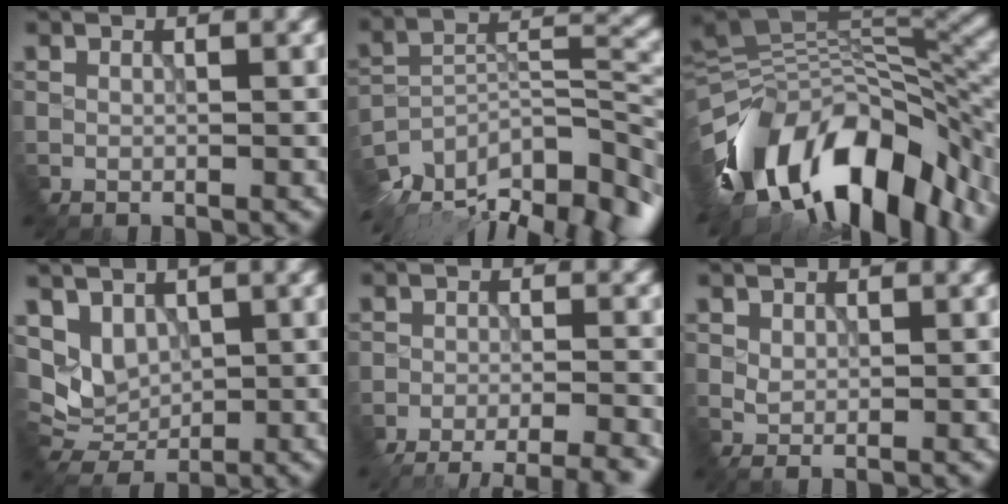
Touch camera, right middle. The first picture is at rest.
{"total": 13.7, "force": [-10.7, 4.6, 7.2], "torque": [-0.162, 0.006, -0.139]}
{"total": 14.4, "force": [-7.1, 6.9, 10.5], "torque": [-0.199, 0.019, -0.110]}
{"total": 2.1, "force": [0.9, 1.7, 0.8], "torque": [-0.042, -0.008, 0.042]}
{"total": 9.3, "force": [-8.6, 1.7, 3.2], "torque": [-0.047, -0.006, -0.081]}
{"total": 0.8, "force": [-0.3, -0.6, -0.4], "torque": [-0.013, 0.001, 0.010]}